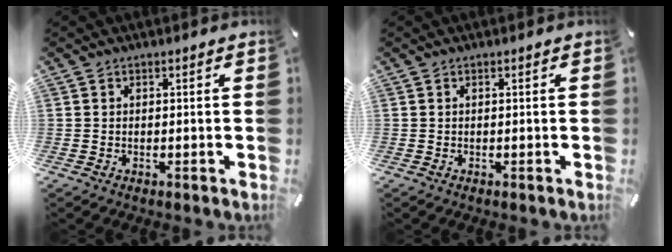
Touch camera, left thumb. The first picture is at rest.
{"total": 0.0}